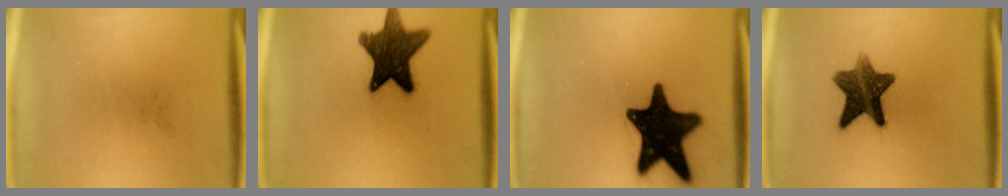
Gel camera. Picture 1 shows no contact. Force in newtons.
{"total": 14.3}
{"total": 18.8}
{"total": 10.5}